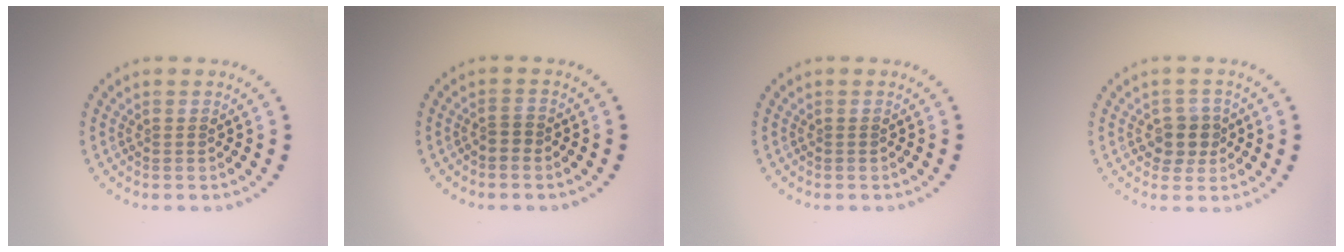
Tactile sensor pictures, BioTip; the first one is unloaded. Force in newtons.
{"total": 1.2, "press": 0.9, "slide": 0.8}
{"total": 0.0}
{"total": 2.5, "press": 2.3, "slide": 1.0}